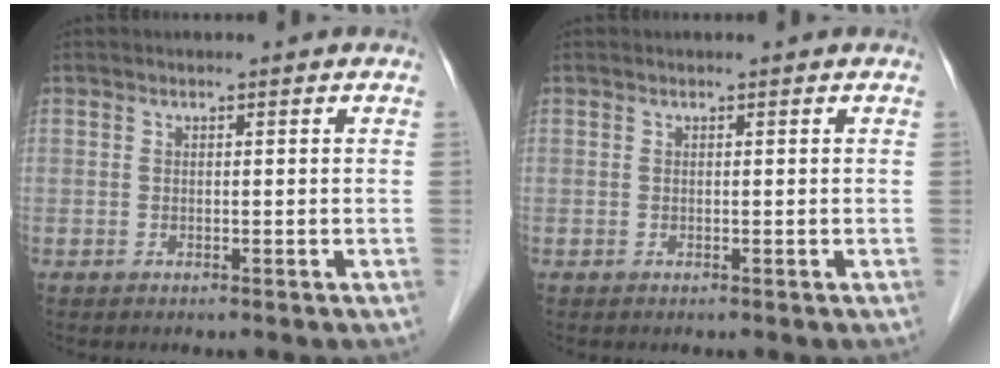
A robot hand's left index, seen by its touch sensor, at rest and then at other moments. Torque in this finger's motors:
{"motor_torque": [0.09, -0.05, 0.05, 0.01]}